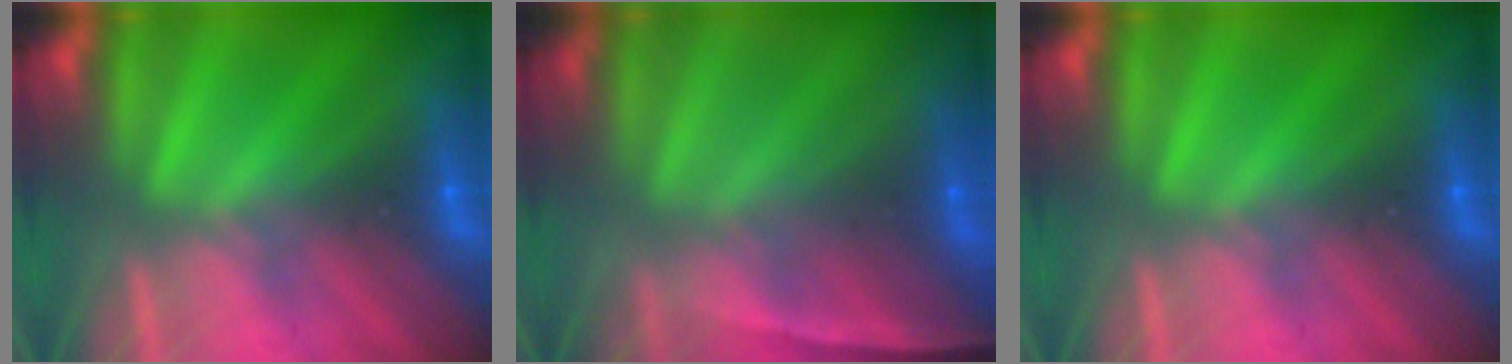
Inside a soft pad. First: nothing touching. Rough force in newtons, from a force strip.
{"total": 1.6}
{"total": 0.0}